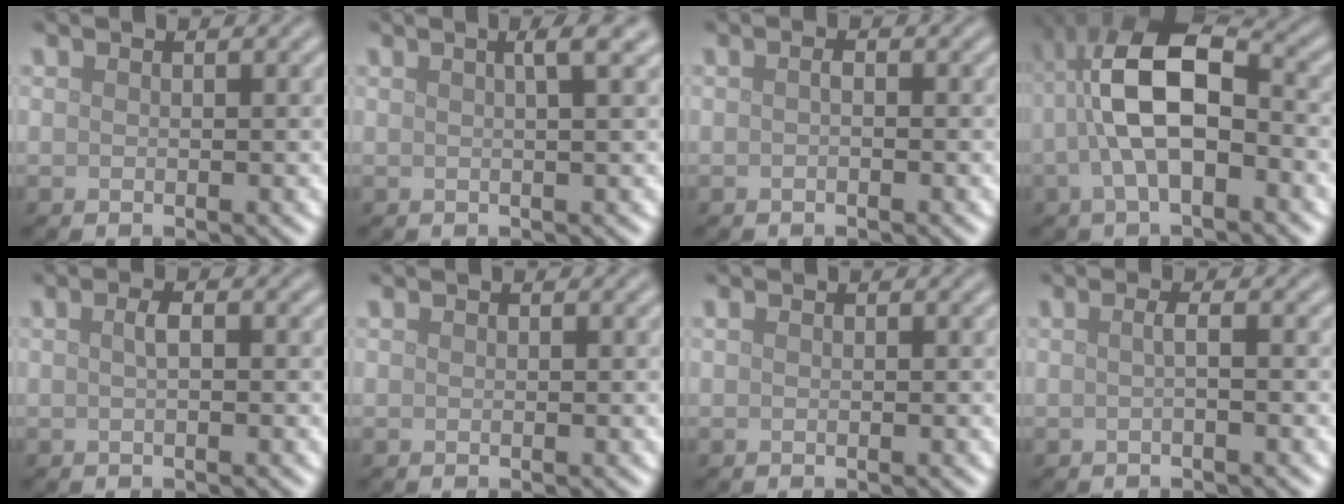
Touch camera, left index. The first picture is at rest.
{"total": 3.0, "force": [1.3, 0.9, 2.6], "torque": [-0.022, 0.012, -0.001]}
{"total": 0.6, "force": [-0.1, 0.1, 0.5], "torque": [-0.012, 0.001, -0.004]}
{"total": 8.5, "force": [-0.9, 3.8, 7.6], "torque": [-0.153, 0.024, -0.022]}
{"total": 1.1, "force": [0.1, 0.2, 1.1], "torque": [-0.022, 0.005, 0.002]}
{"total": 0.0}
{"total": 0.0}
{"total": 1.3, "force": [0.0, 0.3, 1.2], "torque": [-0.016, 0.001, -0.006]}